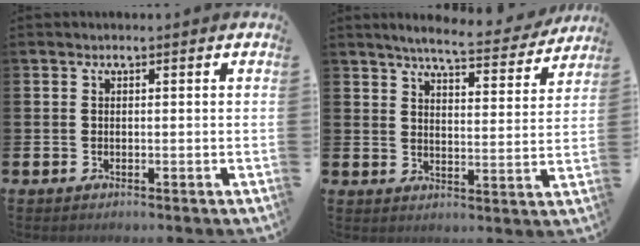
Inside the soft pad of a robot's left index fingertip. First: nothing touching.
{"total": 6.2, "force": [5.8, 0.5, 2.0], "torque": [-0.045, -0.039, 0.096]}